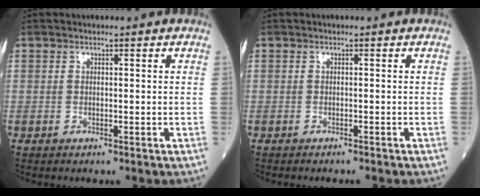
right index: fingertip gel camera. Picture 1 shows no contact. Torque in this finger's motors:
{"motor_torque": [-0.08, -0.18, 0.08, 0.01]}